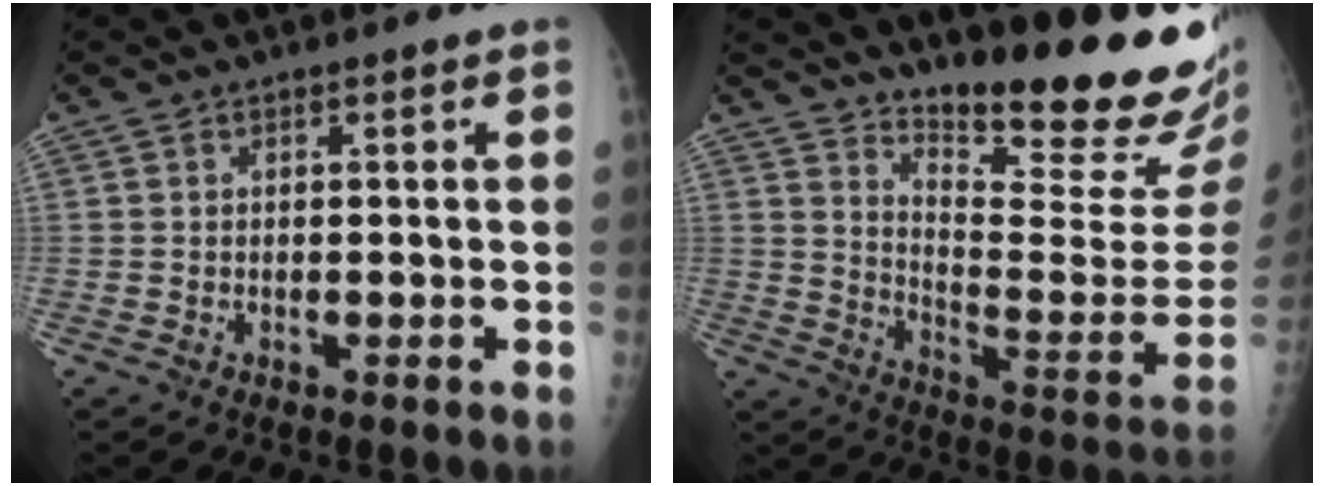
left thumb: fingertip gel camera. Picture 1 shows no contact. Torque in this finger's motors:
{"motor_torque": [0.66, 0.35, -0.40, -0.82, 0.05]}